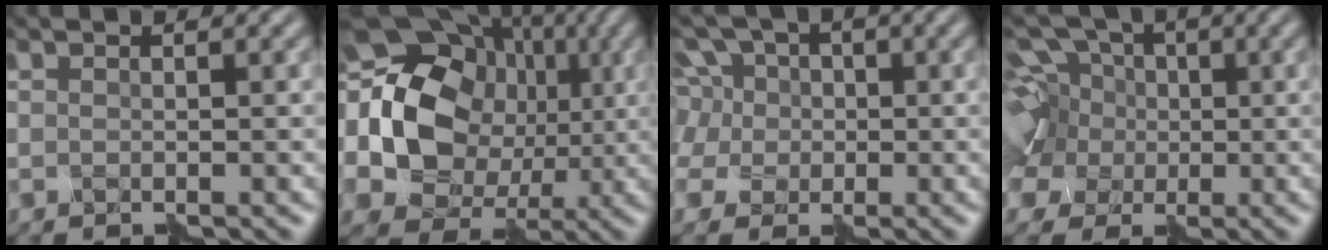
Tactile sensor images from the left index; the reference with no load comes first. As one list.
[{"total": 17.9, "force": [1.9, 14.6, 10.2], "torque": [-0.217, 0.013, 0.029]}, {"total": 8.2, "force": [1.2, 7.2, 3.8], "torque": [-0.088, 0.039, -0.017]}, {"total": 12.0, "force": [3.9, 9.3, 6.5], "torque": [-0.143, 0.032, 0.023]}]